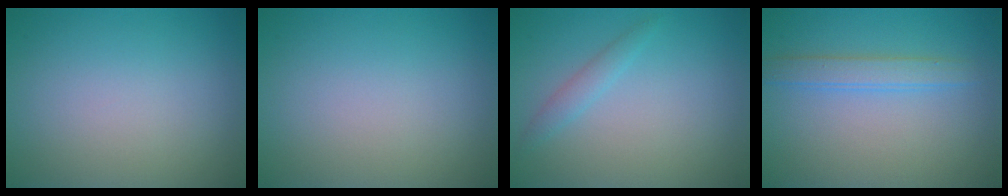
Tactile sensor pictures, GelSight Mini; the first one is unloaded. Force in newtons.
{"total": 0.0}
{"total": 1.3, "press": 1.3, "slide": 0.0}
{"total": 2.2, "press": 2.2, "slide": 0.1}